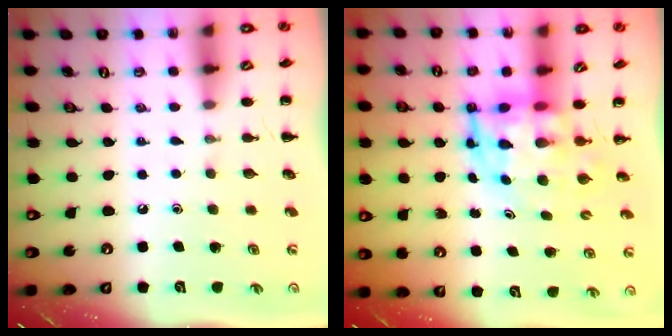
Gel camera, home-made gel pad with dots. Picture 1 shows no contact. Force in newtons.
{"total": 6.5, "press": 6.2, "slide": 2.1}